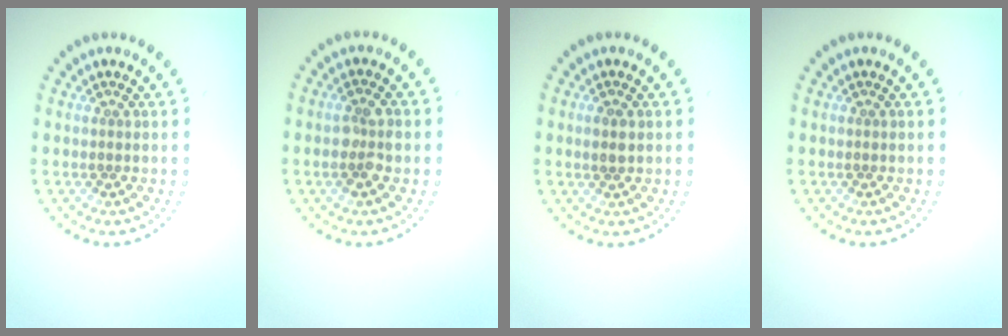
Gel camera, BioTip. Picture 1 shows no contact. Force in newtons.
{"total": 2.4, "press": 2.4, "slide": 0.3}
{"total": 1.4, "press": 1.4, "slide": 0.3}
{"total": 0.0}